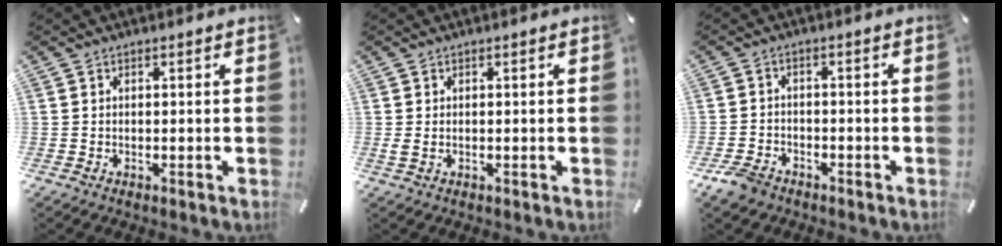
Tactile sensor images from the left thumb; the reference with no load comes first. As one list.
[{"total": 1.0, "force": [0.0, 0.6, 0.8], "torque": [-0.018, -0.002, 0.002]}, {"total": 4.4, "force": [-3.5, 2.3, 1.3], "torque": [-0.039, 0.014, -0.069]}]